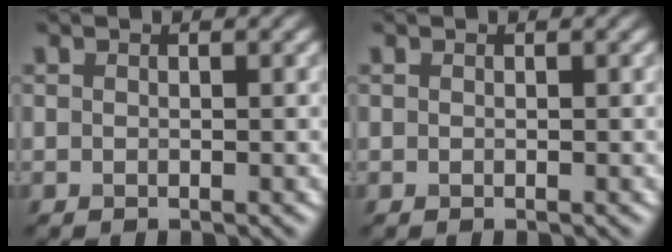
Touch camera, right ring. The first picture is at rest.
{"total": 0.0}